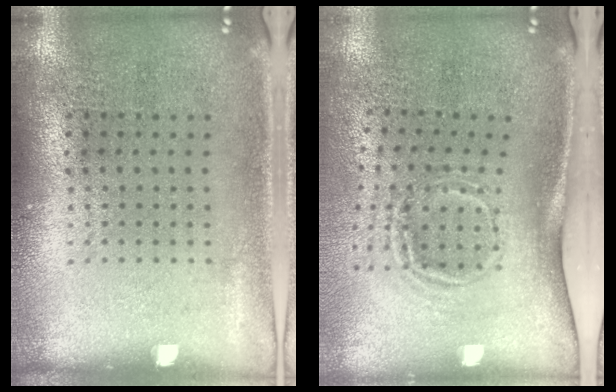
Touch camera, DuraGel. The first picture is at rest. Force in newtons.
{"total": 1.9, "press": 1.2, "slide": 1.4}